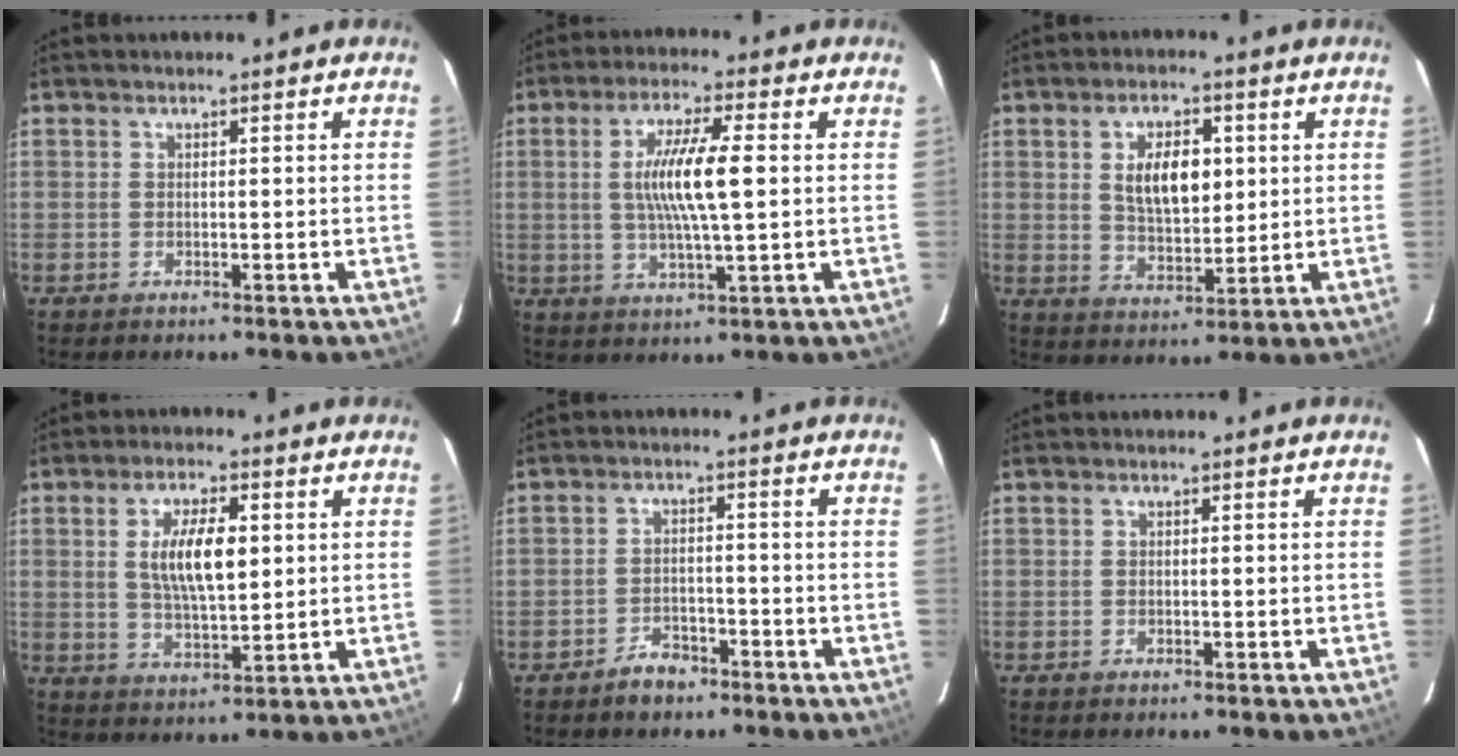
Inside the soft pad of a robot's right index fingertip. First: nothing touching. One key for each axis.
{"total": 9.9, "fx": 0.9, "fy": 1.2, "fz": 9.8, "tx": -0.182, "ty": -0.001, "tz": 0.018}
{"total": 9.0, "fx": 2.2, "fy": 4.6, "fz": 7.4, "tx": -0.133, "ty": 0.005, "tz": 0.045}
{"total": 9.4, "fx": 2.0, "fy": 3.4, "fz": 8.5, "tx": -0.156, "ty": 0.001, "tz": 0.040}
{"total": 4.2, "fx": -3.2, "fy": 2.4, "fz": 1.1, "tx": -0.031, "ty": 0.012, "tz": -0.048}
{"total": 0.0}